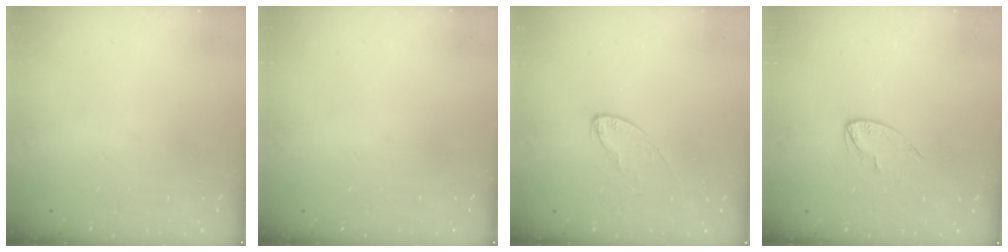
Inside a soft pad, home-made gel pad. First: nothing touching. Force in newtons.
{"total": 0.0}
{"total": 5.0, "press": 5.0, "slide": 0.4}
{"total": 5.6, "press": 5.6, "slide": 0.4}